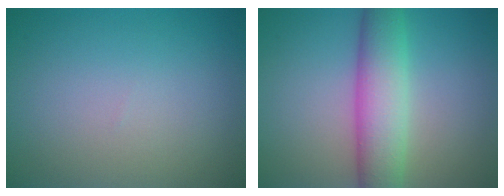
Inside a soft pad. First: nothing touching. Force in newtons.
{"total": 6.2, "press": 6.2, "slide": 0.1}